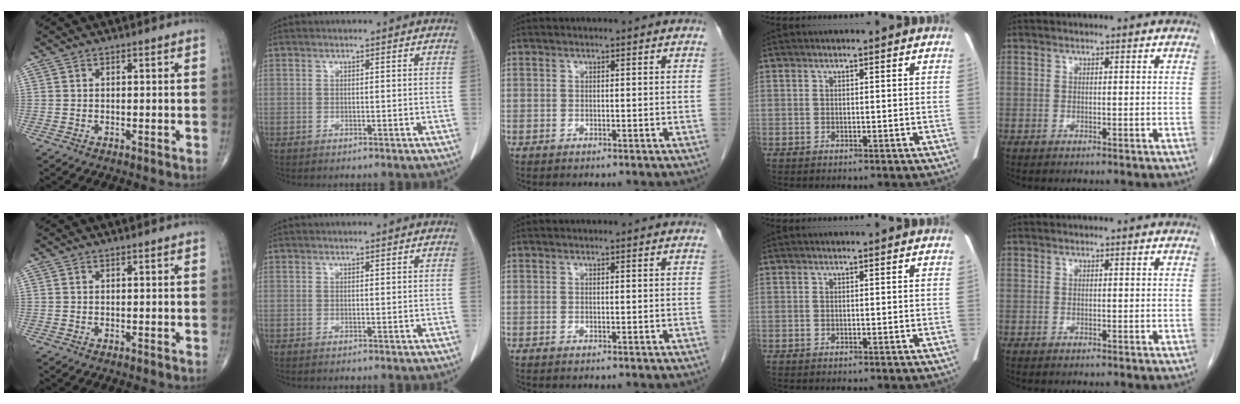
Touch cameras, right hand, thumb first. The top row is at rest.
{}